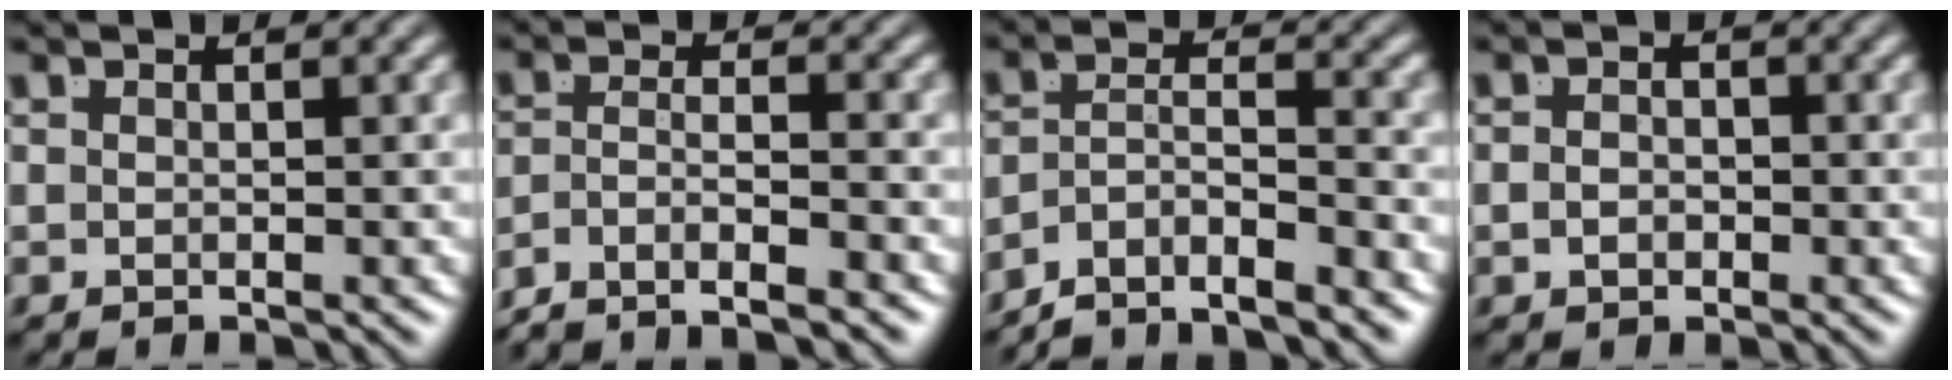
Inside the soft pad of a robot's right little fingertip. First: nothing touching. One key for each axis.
{"total": 5.7, "fx": -4.6, "fy": 2.2, "fz": 2.5, "tx": -0.047, "ty": -0.025, "tz": -0.071}
{"total": 6.4, "fx": -4.5, "fy": 3.8, "fz": 2.6, "tx": -0.049, "ty": -0.018, "tz": -0.083}
{"total": 0.9, "fx": -0.8, "fy": 0.2, "fz": 0.5, "tx": -0.009, "ty": -0.009, "tz": -0.008}